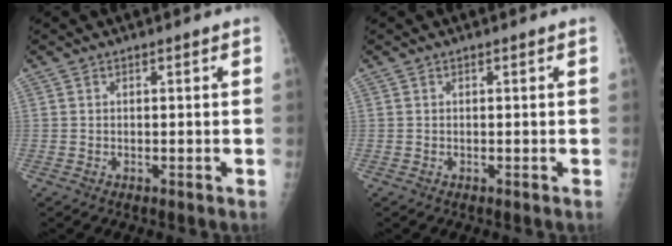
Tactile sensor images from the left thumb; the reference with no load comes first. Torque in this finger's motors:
{"motor_torque": [-0.06, 0.00, -0.17, -0.12, 0.00]}